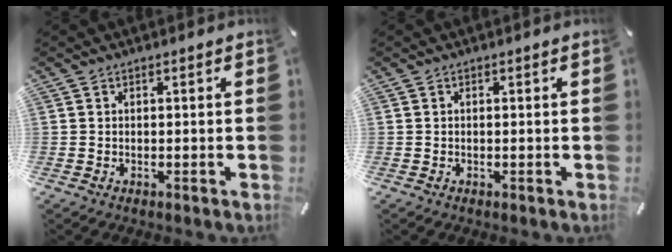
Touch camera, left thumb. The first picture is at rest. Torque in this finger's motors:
{"motor_torque": [-0.01, 0.01, -0.02, 0.05, 0.00]}